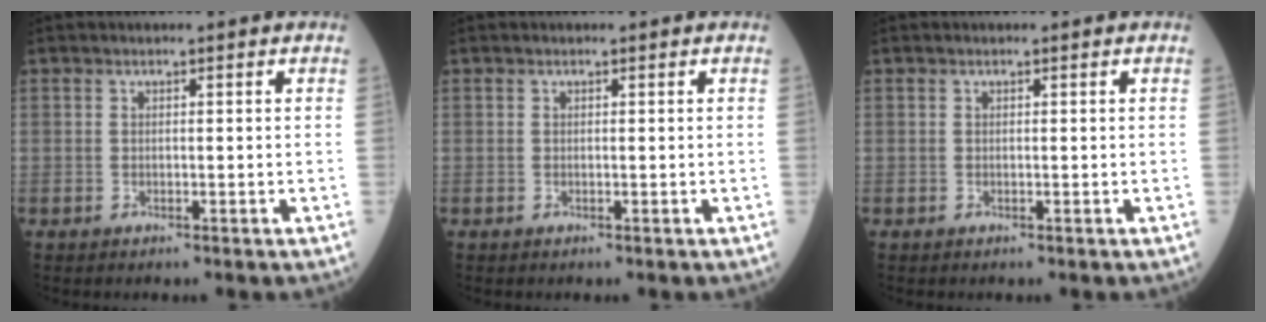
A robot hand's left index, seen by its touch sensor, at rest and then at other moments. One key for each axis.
{"total": 0.0}
{"total": 0.0}